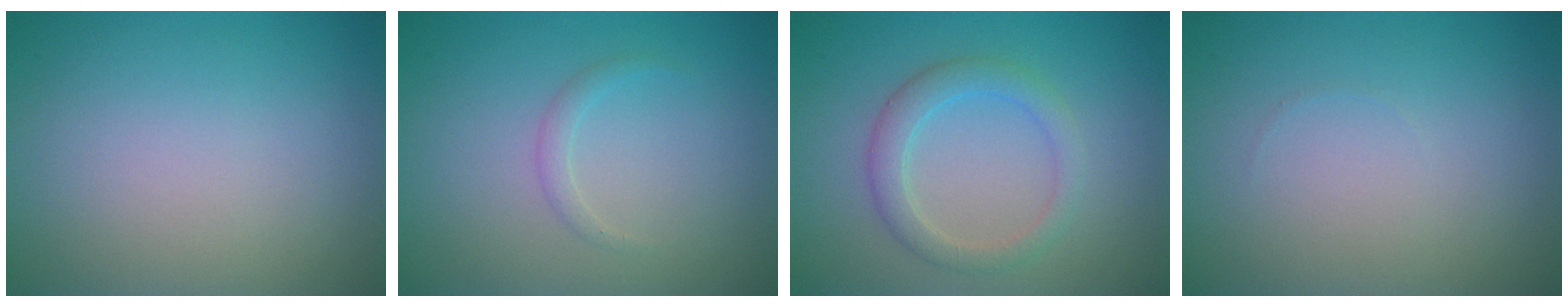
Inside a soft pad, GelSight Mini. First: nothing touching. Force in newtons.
{"total": 1.0, "press": 1.0, "slide": 0.1}
{"total": 2.8, "press": 2.8, "slide": 0.1}
{"total": 0.0}